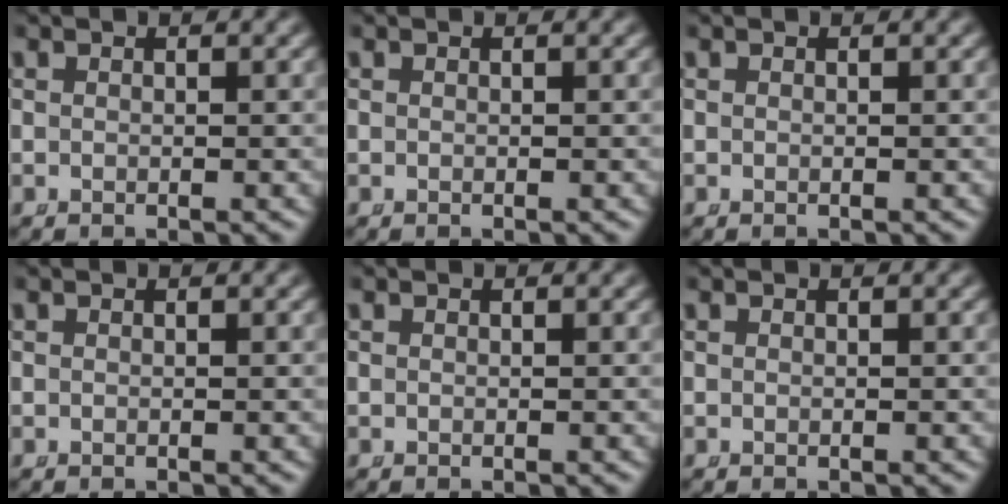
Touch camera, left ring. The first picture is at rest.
{"total": 0.0}
{"total": 0.0}
{"total": 0.0}
{"total": 0.0}
{"total": 0.0}